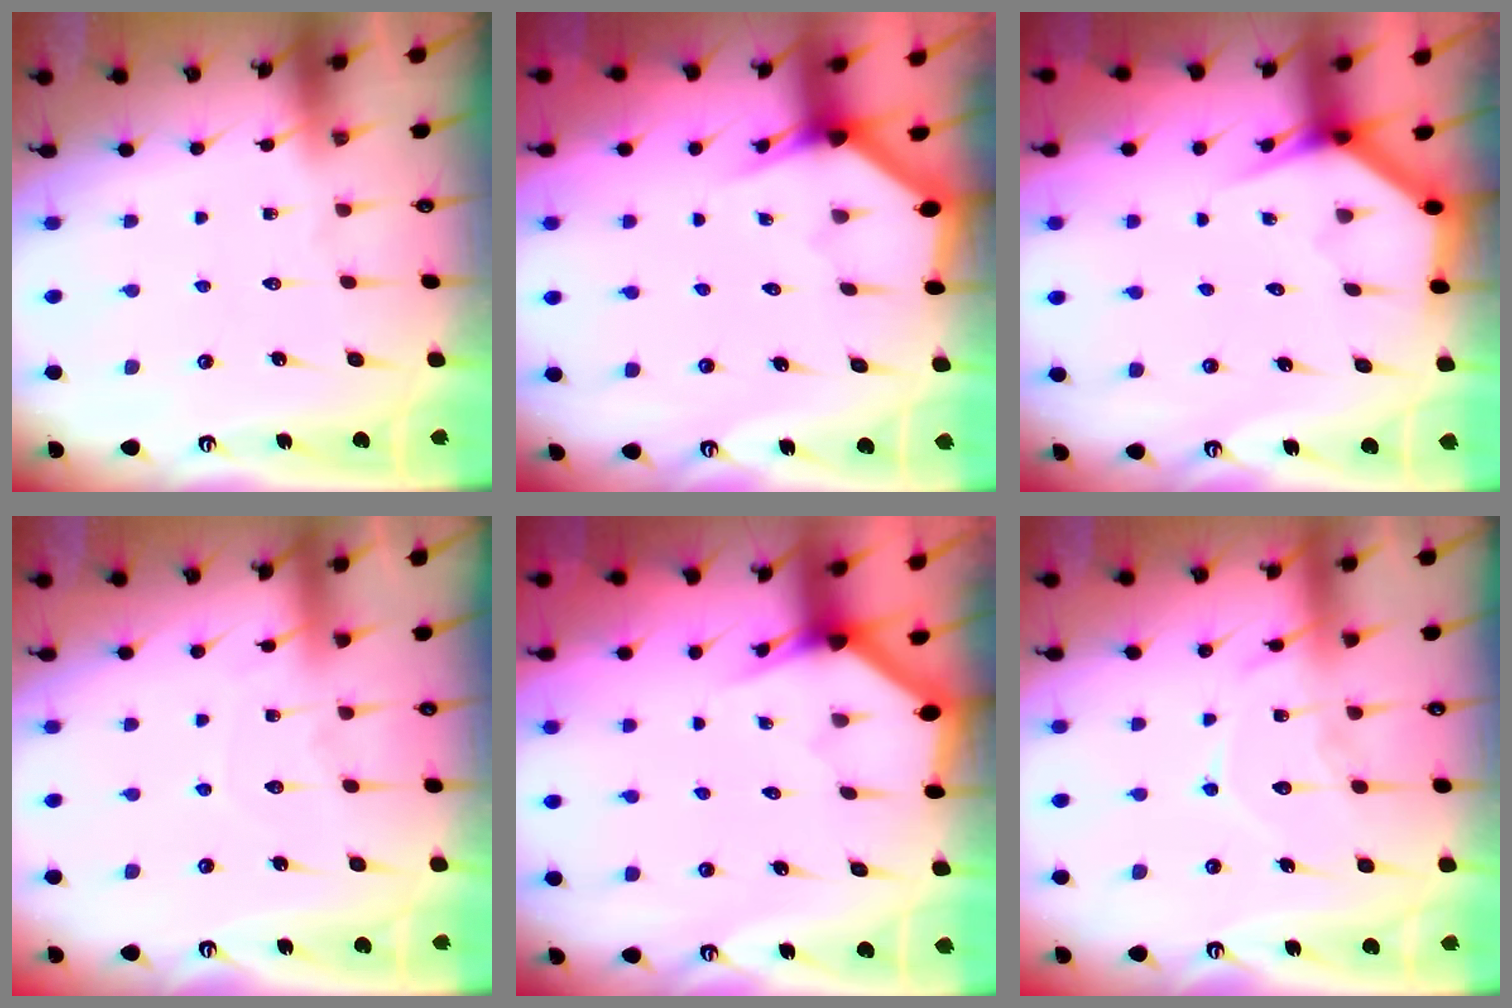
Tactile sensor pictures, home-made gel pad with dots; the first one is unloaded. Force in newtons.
{"total": 2.9, "press": 2.9, "slide": 0.1}
{"total": 3.6, "press": 3.6, "slide": 0.3}
{"total": 6.2, "press": 6.1, "slide": 0.7}
{"total": 3.0, "press": 3.0, "slide": 0.1}
{"total": 12.4, "press": 12.3, "slide": 1.1}